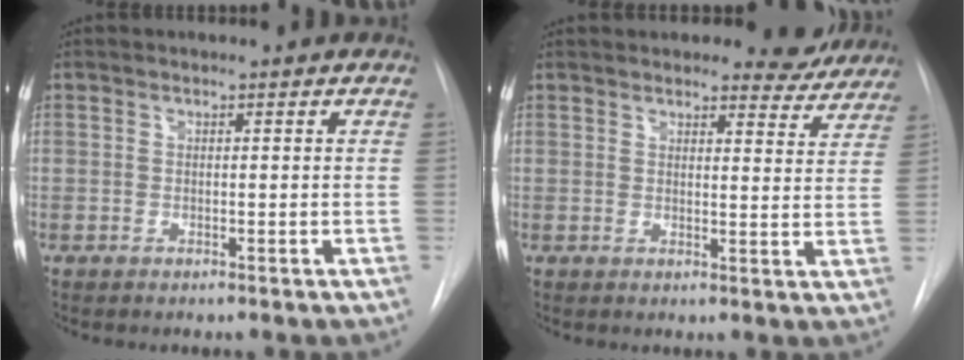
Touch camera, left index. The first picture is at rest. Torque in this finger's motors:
{"motor_torque": [0.91, -1.23, 0.56, 0.11]}